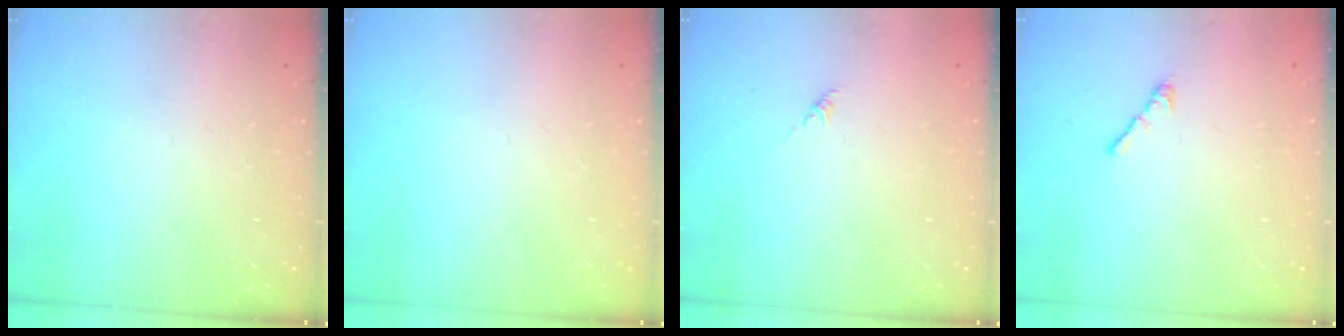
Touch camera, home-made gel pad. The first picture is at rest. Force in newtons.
{"total": 0.0}
{"total": 0.0}
{"total": 3.0, "press": 2.9, "slide": 0.8}